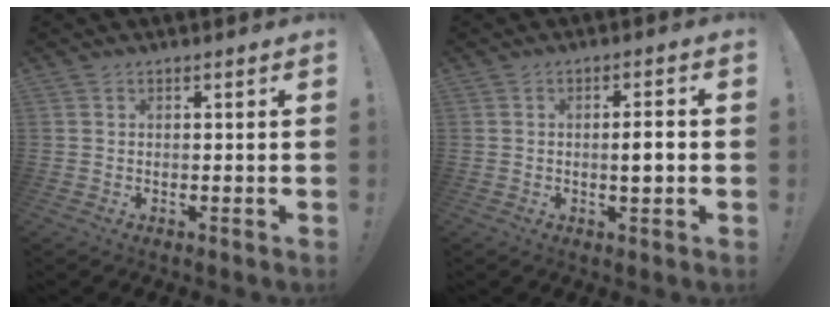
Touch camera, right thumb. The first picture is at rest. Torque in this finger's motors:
{"motor_torque": [0.12, -0.03, 0.07, 0.18, 0.06]}